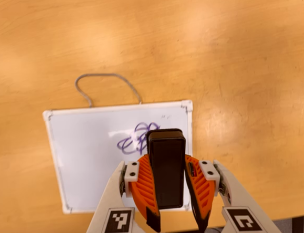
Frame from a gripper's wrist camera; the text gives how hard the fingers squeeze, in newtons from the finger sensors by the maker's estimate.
{"total": 8.0, "left": 6.8, "right": 9.1}